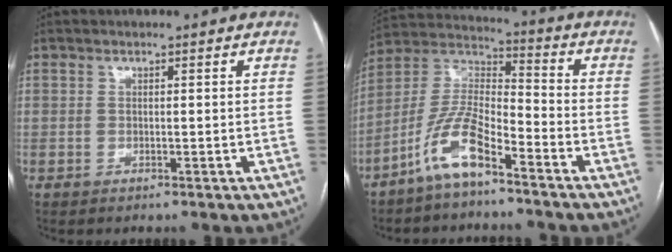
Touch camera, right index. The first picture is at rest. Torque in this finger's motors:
{"motor_torque": [0.16, -0.08, -0.10, -0.12]}